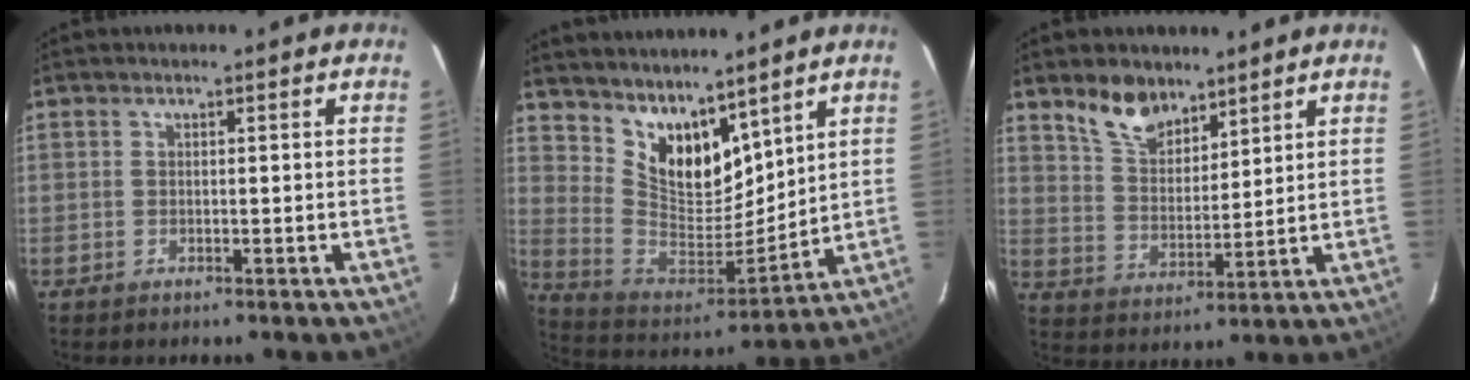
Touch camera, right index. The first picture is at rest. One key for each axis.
{"total": 14.3, "fx": 10.6, "fy": 7.2, "fz": 6.3, "tx": -0.132, "ty": -0.002, "tz": 0.214}
{"total": 8.9, "fx": 6.7, "fy": 4.3, "fz": 4.0, "tx": -0.072, "ty": 0.013, "tz": 0.132}